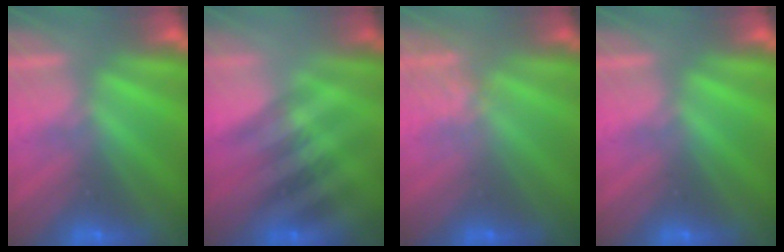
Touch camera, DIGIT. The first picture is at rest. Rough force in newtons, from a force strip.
{"total": 2.3}
{"total": 2.6}
{"total": 0.0}